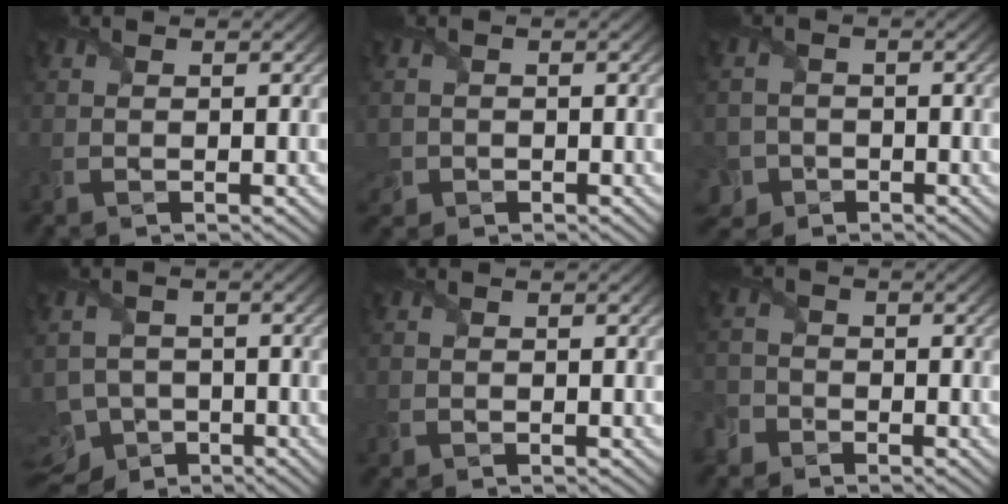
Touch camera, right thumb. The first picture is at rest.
{"total": 1.9, "force": [-0.8, 1.6, 0.4], "torque": [-0.013, -0.012, -0.019]}
{"total": 4.9, "force": [-2.6, 4.0, 1.1], "torque": [-0.025, -0.009, -0.057]}
{"total": 5.8, "force": [-3.0, 4.6, 1.9], "torque": [-0.041, -0.018, -0.055]}
{"total": 0.0}
{"total": 3.1, "force": [-2.2, 2.1, 0.6], "torque": [-0.023, -0.004, -0.054]}